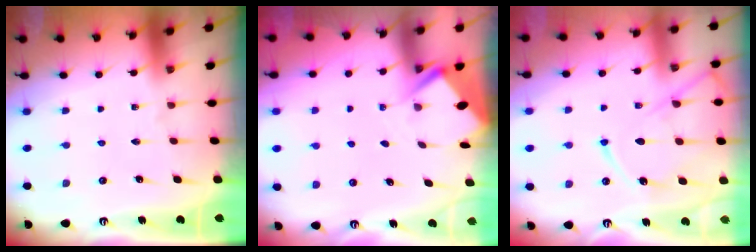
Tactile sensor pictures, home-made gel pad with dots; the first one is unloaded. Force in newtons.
{"total": 2.9, "press": 2.8, "slide": 0.4}
{"total": 11.6, "press": 11.5, "slide": 1.2}